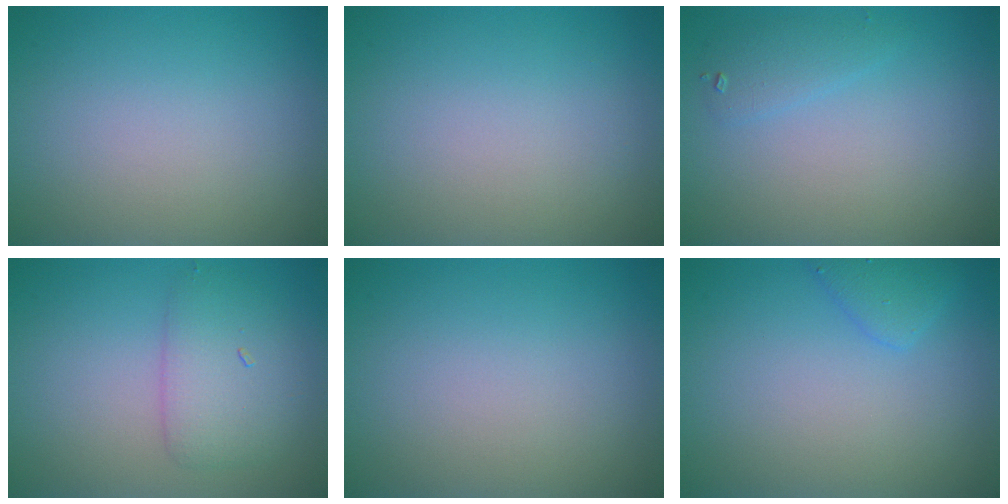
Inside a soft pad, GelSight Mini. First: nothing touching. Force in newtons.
{"total": 0.0}
{"total": 1.4, "press": 1.4, "slide": 0.0}
{"total": 3.4, "press": 3.4, "slide": 0.2}
{"total": 0.0}
{"total": 1.7, "press": 1.7, "slide": 0.1}